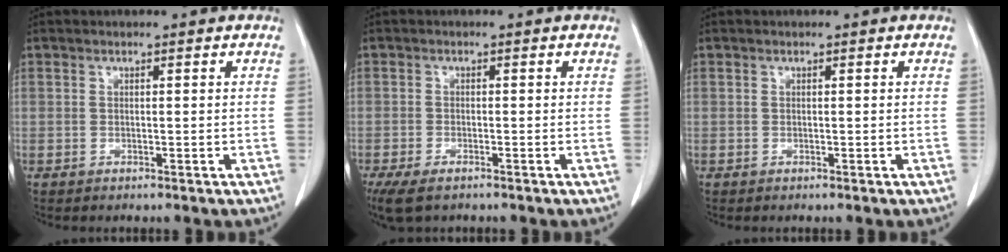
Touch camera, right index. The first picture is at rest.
{"total": 5.3, "force": [-3.8, 1.9, 3.1], "torque": [-0.059, -0.012, -0.064]}
{"total": 0.0}